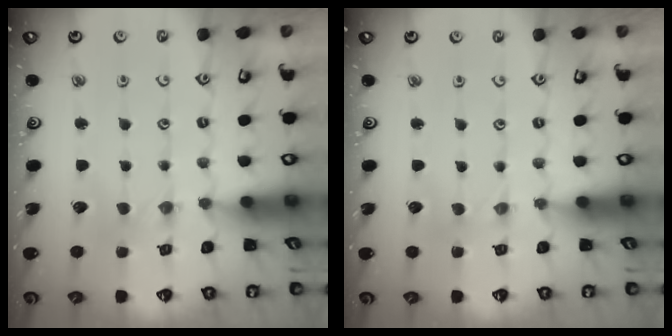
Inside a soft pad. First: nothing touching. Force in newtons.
{"total": 0.8, "press": 0.8, "slide": 0.2}